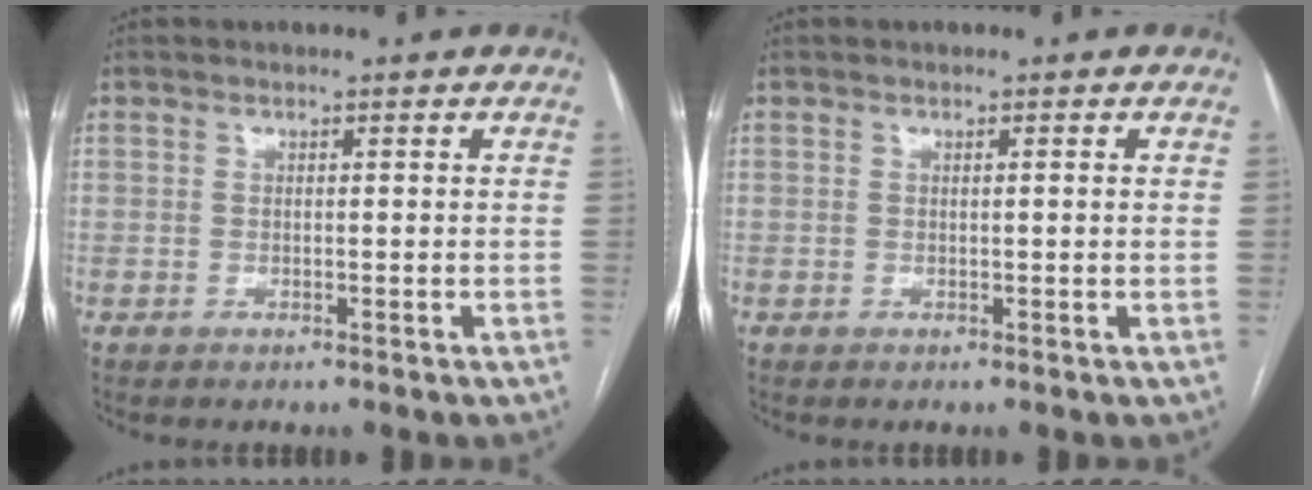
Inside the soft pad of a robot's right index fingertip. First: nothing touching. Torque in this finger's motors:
{"motor_torque": [-0.10, 0.11, -0.02, -0.01]}